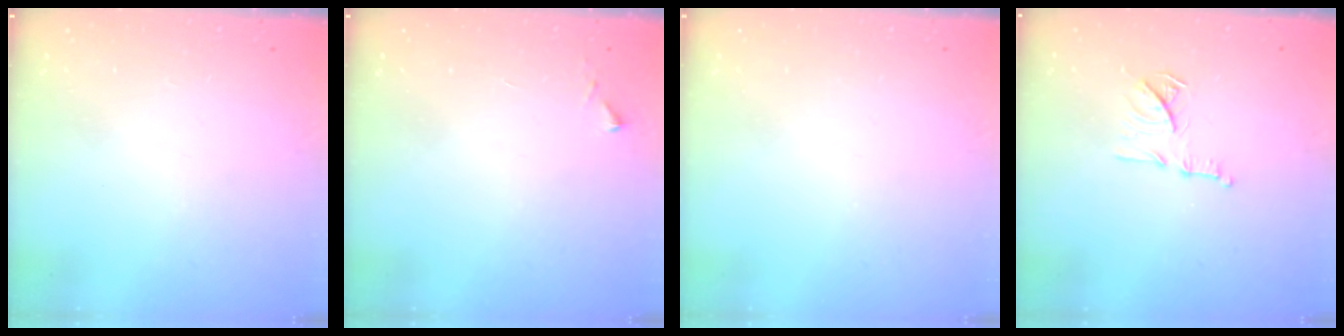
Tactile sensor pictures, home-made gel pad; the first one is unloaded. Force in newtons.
{"total": 4.8, "press": 4.8, "slide": 0.6}
{"total": 0.0}
{"total": 11.8, "press": 11.8, "slide": 0.7}